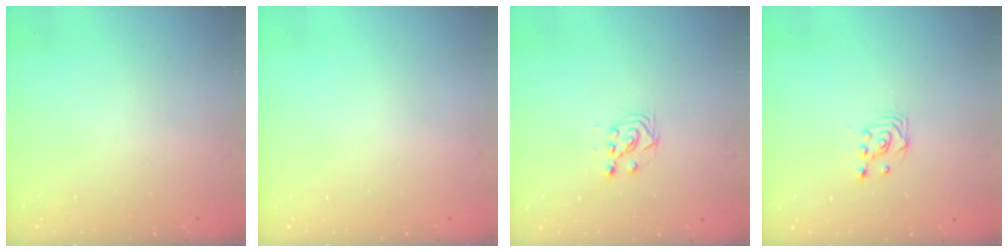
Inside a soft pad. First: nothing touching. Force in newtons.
{"total": 0.0}
{"total": 4.4, "press": 4.4, "slide": 0.7}
{"total": 3.3, "press": 3.3, "slide": 0.4}